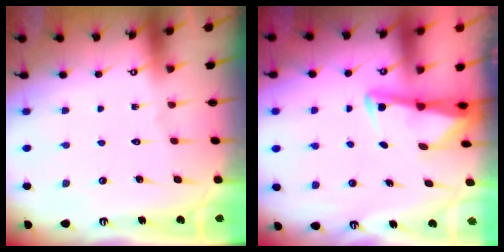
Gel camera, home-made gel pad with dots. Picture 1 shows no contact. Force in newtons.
{"total": 2.9, "press": 2.9, "slide": 0.4}